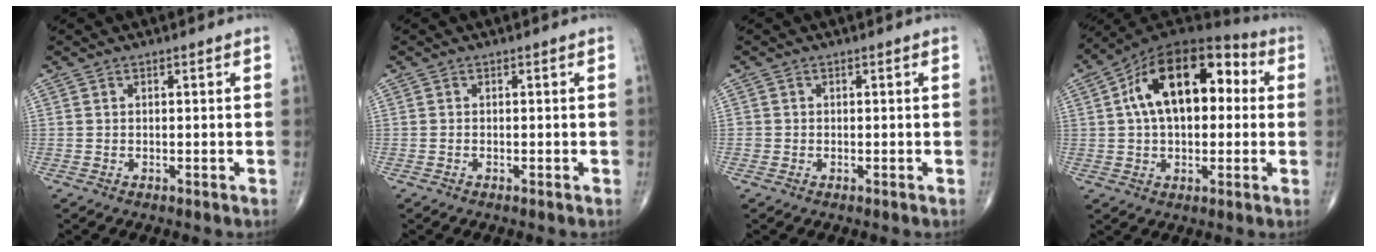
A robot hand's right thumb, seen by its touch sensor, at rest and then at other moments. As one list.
[{"total": 0.0}, {"total": 0.7, "force": [-0.1, 0.7, 0.0], "torque": [0.004, 0.005, -0.004]}, {"total": 19.4, "force": [3.4, 11.2, 15.5], "torque": [-0.225, 0.037, 0.044]}]